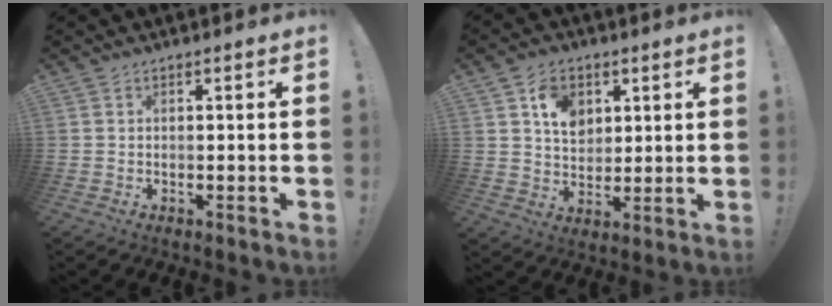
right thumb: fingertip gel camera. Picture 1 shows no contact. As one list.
[{"total": 9.6, "force": [4.3, 7.4, 4.4], "torque": [-0.065, -0.013, 0.084]}]